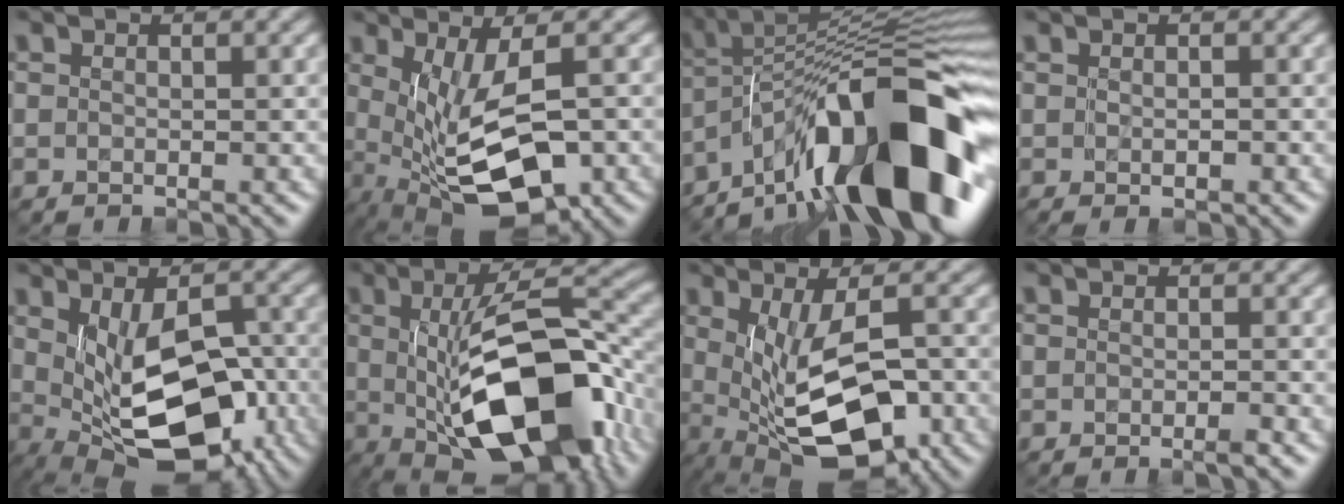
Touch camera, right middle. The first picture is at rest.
{"total": 9.2, "force": [-1.0, 3.6, 8.4], "torque": [-0.157, -0.014, -0.007]}
{"total": 15.0, "force": [-7.7, 4.8, 12.0], "torque": [-0.173, 0.030, -0.138]}
{"total": 0.6, "force": [0.2, 0.1, 0.6], "torque": [-0.011, 0.003, 0.004]}
{"total": 10.8, "force": [-1.2, 5.6, 9.1], "torque": [-0.147, -0.023, -0.003]}
{"total": 14.3, "force": [-1.9, 6.1, 12.8], "torque": [-0.188, -0.007, -0.027]}
{"total": 10.9, "force": [-1.8, 4.7, 9.7], "torque": [-0.163, -0.019, -0.015]}
{"total": 0.8, "force": [-0.5, -0.1, 0.7], "torque": [-0.011, 0.000, -0.011]}